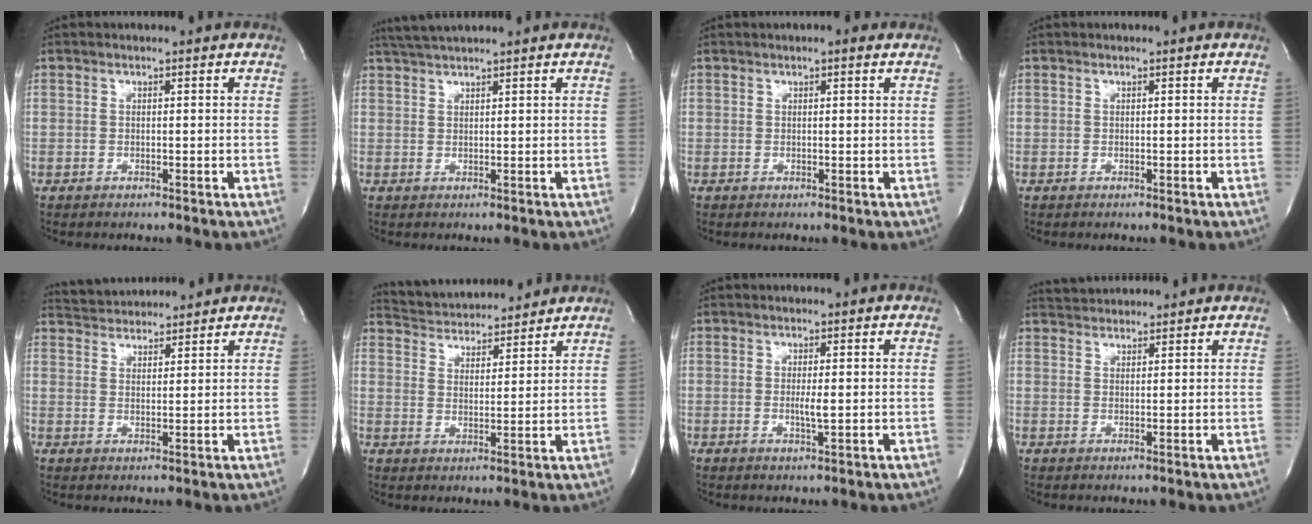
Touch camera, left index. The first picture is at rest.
{"total": 4.1, "force": [3.7, -0.5, 1.8], "torque": [-0.034, 0.022, 0.070]}
{"total": 1.4, "force": [0.9, 0.3, 1.1], "torque": [-0.021, 0.003, 0.008]}
{"total": 0.0}
{"total": 7.2, "force": [7.1, 0.8, 0.9], "torque": [-0.024, 0.024, 0.114]}
{"total": 11.5, "force": [11.1, 1.9, 2.6], "torque": [-0.049, 0.016, 0.174]}
{"total": 2.0, "force": [-0.1, 0.1, 2.0], "torque": [-0.040, -0.006, -0.002]}
{"total": 4.3, "force": [4.3, 0.4, 0.3], "torque": [-0.014, 0.029, 0.074]}